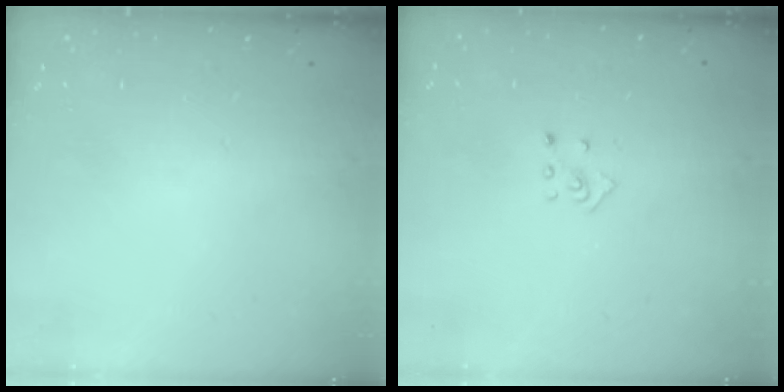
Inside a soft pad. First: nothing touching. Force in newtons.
{"total": 3.9, "press": 3.9, "slide": 0.2}